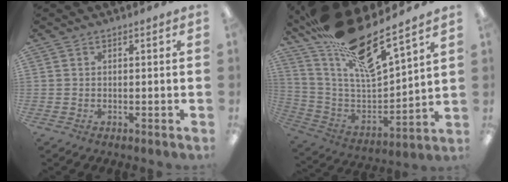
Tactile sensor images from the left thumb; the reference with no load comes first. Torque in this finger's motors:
{"motor_torque": [2.59, 0.56, 1.63, -1.14, 0.51]}